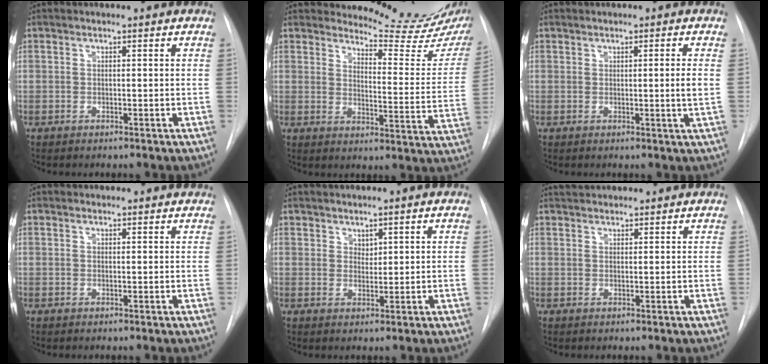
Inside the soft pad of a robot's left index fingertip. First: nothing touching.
{"total": 14.4, "force": [14.0, 0.7, 3.4], "torque": [-0.043, -0.099, 0.162]}
{"total": 2.2, "force": [0.3, -0.5, 2.1], "torque": [-0.030, -0.004, 0.005]}
{"total": 3.0, "force": [2.9, 0.7, 0.1], "torque": [-0.005, 0.012, 0.030]}
{"total": 1.7, "force": [1.4, 0.8, 0.4], "torque": [0.000, 0.000, 0.025]}
{"total": 4.8, "force": [4.6, 0.7, 1.1], "torque": [-0.016, 0.039, 0.073]}